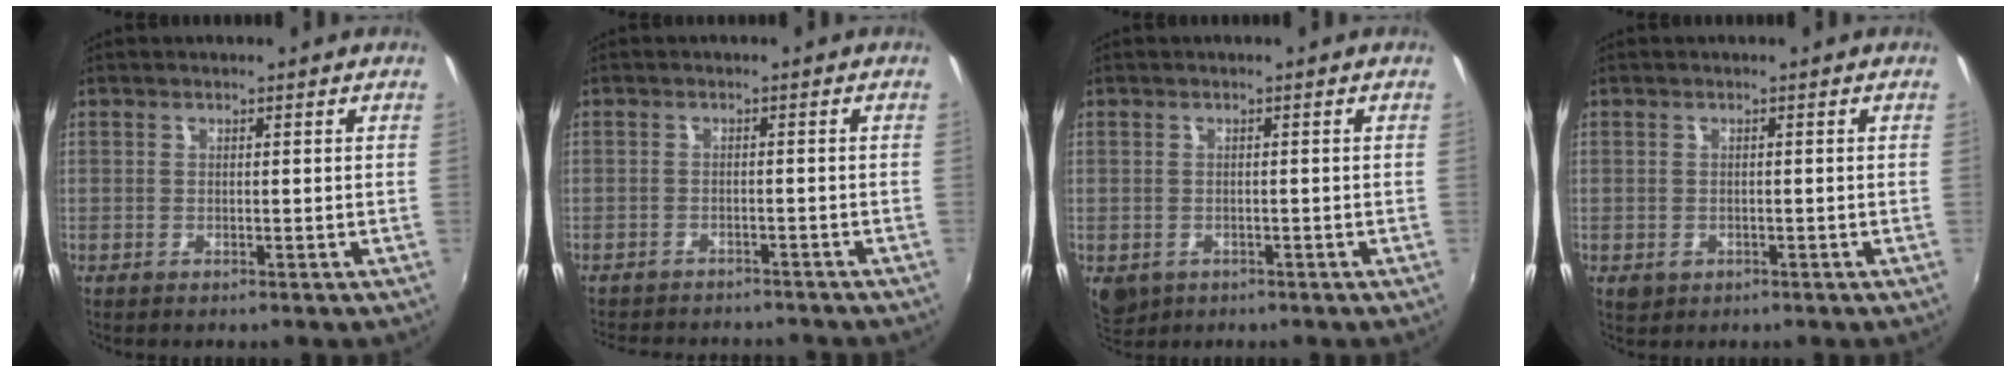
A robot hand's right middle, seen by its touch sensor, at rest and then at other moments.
{"total": 9.4, "force": [-8.5, 2.5, 3.1], "torque": [-0.076, -0.015, -0.121]}
{"total": 4.4, "force": [-1.8, 3.3, 2.3], "torque": [-0.047, -0.014, -0.021]}
{"total": 2.0, "force": [-0.7, 1.7, 0.8], "torque": [-0.016, -0.004, -0.008]}